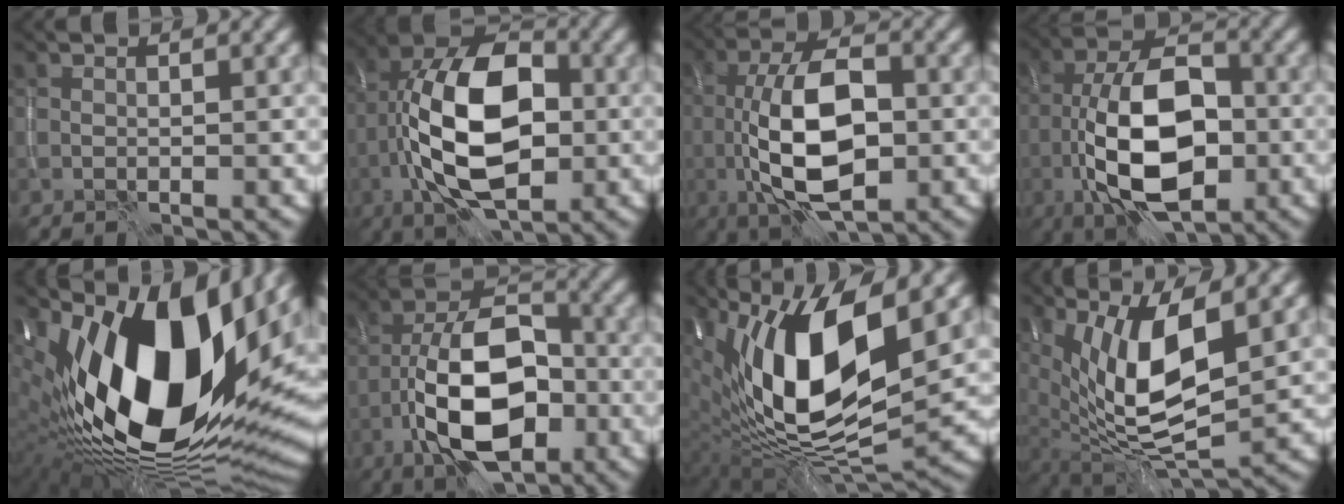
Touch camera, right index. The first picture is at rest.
{"total": 12.7, "force": [-2.0, 6.5, 10.8], "torque": [-0.180, 0.022, -0.045]}
{"total": 10.4, "force": [-1.1, 4.9, 9.0], "torque": [-0.164, -0.002, -0.021]}
{"total": 11.7, "force": [-3.2, 5.7, 9.7], "torque": [-0.169, 0.006, -0.062]}
{"total": 18.7, "force": [2.8, 8.6, 16.4], "torque": [-0.282, 0.007, 0.040]}
{"total": 12.2, "force": [-4.4, 6.1, 9.6], "torque": [-0.170, 0.005, -0.090]}
{"total": 13.2, "force": [3.2, 5.3, 11.7], "torque": [-0.206, -0.007, 0.060]}
{"total": 10.6, "force": [2.4, 3.6, 9.7], "torque": [-0.168, -0.011, 0.043]}